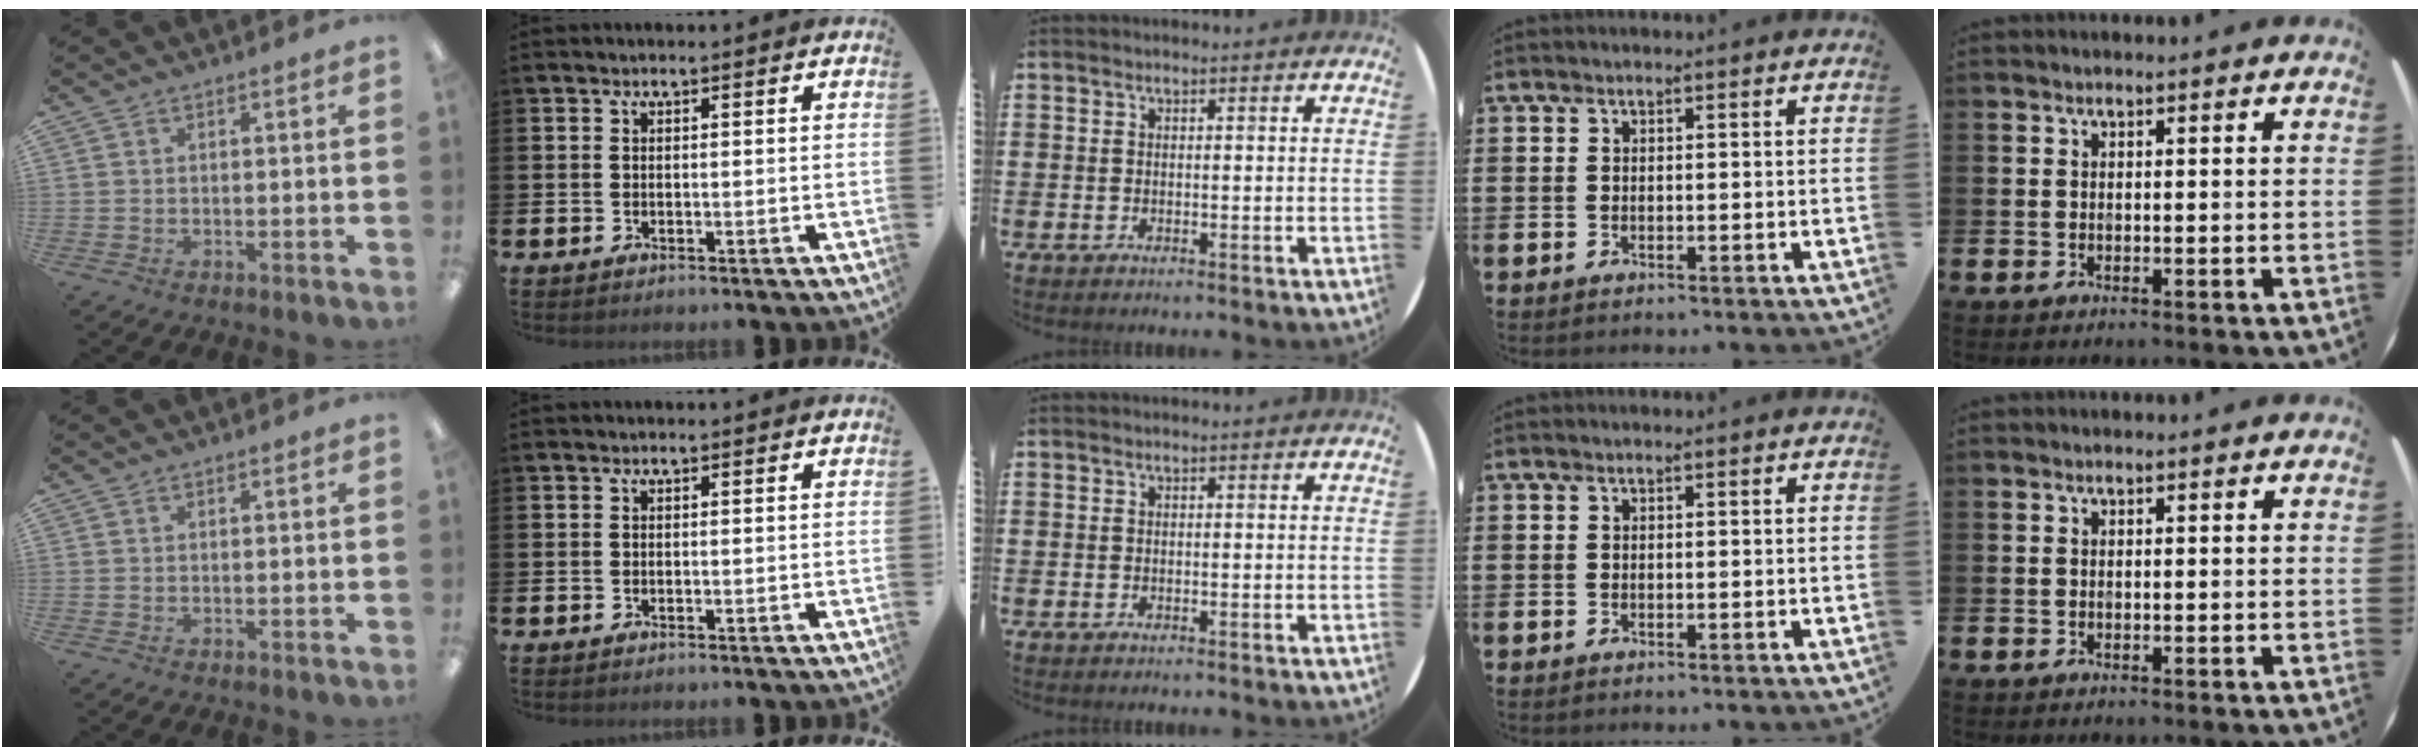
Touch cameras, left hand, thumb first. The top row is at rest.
{}